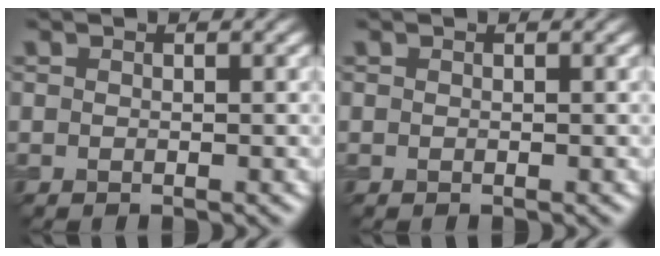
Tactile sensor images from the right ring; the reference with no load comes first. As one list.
[{"total": 0.0}]